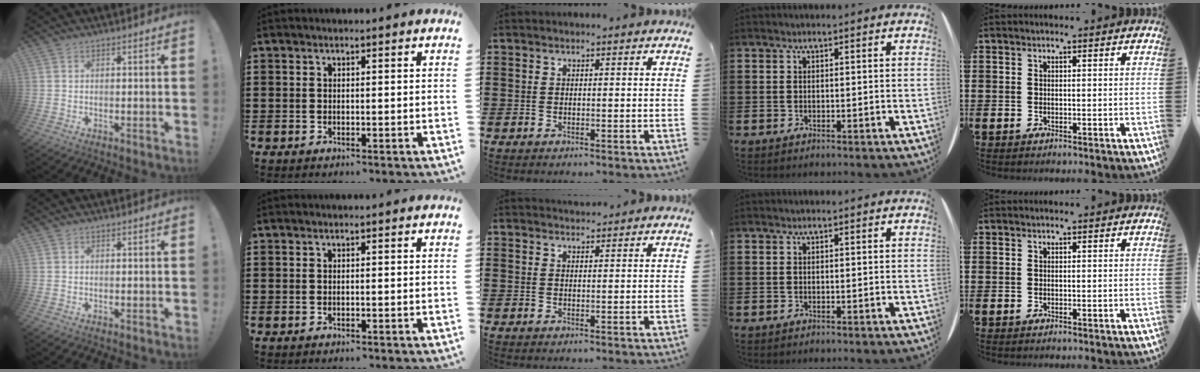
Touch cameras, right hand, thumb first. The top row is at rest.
{"middle": {"total": 1.6, "force": [1.6, 0.3, 0.0], "torque": [0.004, -0.001, 0.028]}}